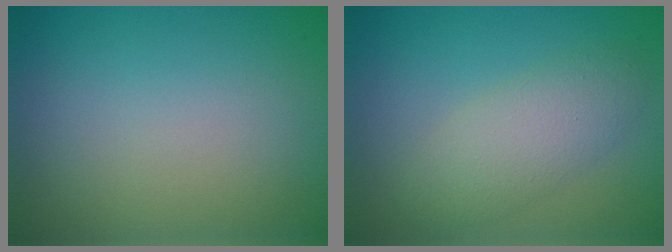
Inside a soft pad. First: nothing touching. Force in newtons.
{"total": 3.8, "press": 3.8, "slide": 0.0}